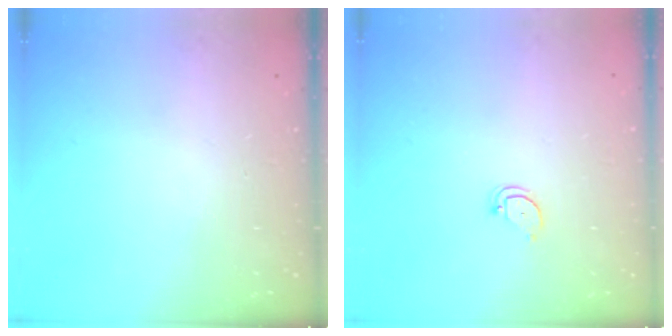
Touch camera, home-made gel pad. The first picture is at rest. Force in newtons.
{"total": 2.6, "press": 2.6, "slide": 0.0}